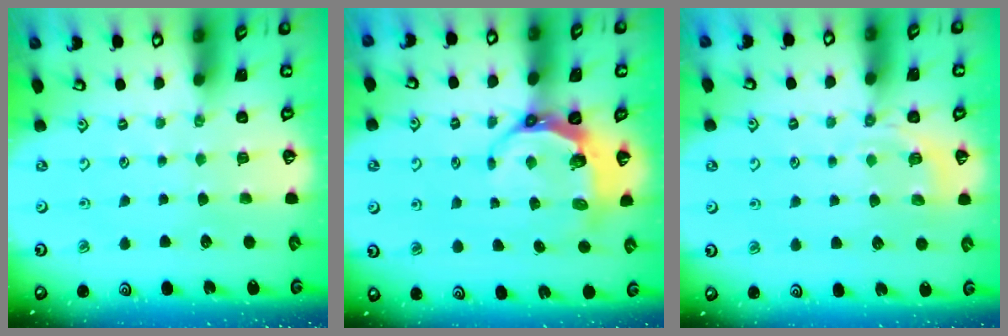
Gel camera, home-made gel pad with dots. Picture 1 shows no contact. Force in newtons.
{"total": 7.5, "press": 6.5, "slide": 3.8}
{"total": 4.8, "press": 4.5, "slide": 1.7}